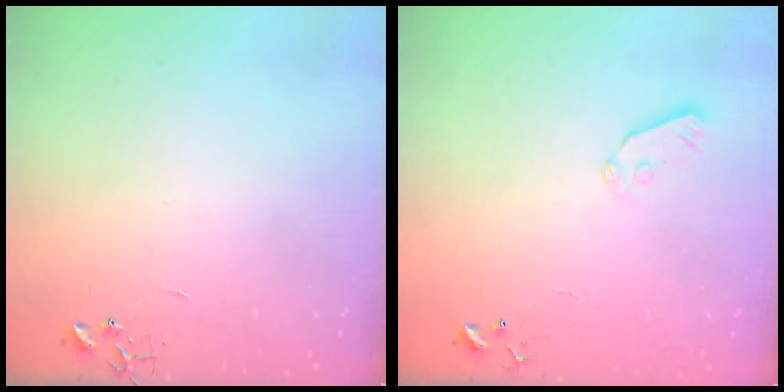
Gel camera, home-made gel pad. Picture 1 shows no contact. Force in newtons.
{"total": 4.3, "press": 4.3, "slide": 0.7}